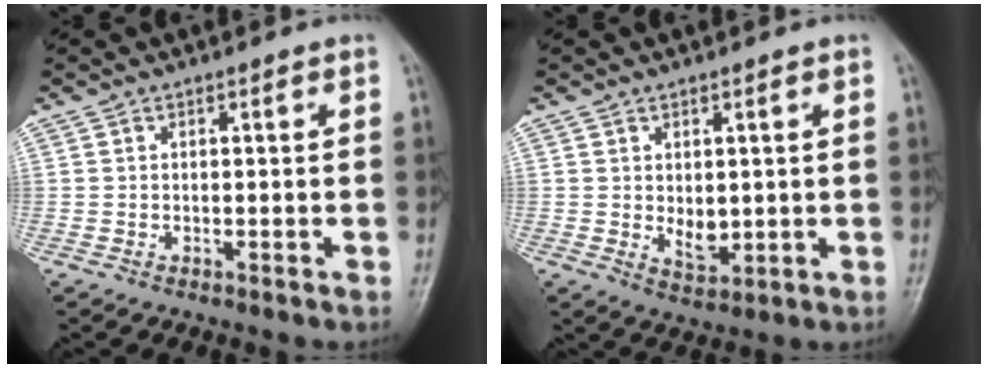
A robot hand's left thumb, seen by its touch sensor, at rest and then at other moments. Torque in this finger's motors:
{"motor_torque": [0.01, 0.10, 0.14, 0.00, 0.01]}